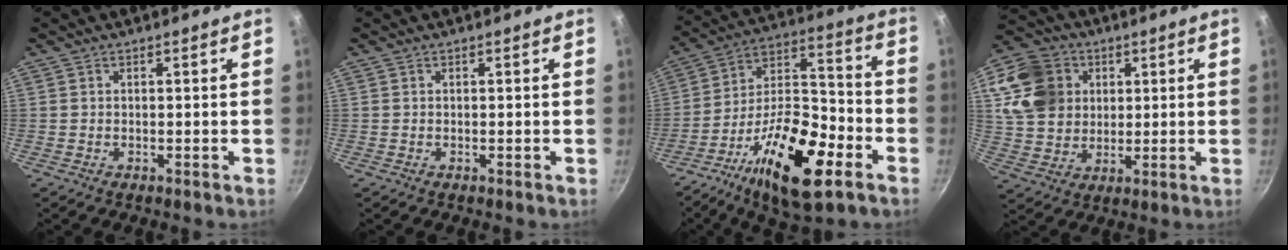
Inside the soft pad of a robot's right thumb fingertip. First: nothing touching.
{"total": 0.0}
{"total": 21.9, "force": [-10.4, 8.6, 17.3], "torque": [-0.271, 0.050, -0.184]}
{"total": 15.3, "force": [4.7, 12.5, 7.4], "torque": [-0.118, -0.001, 0.090]}